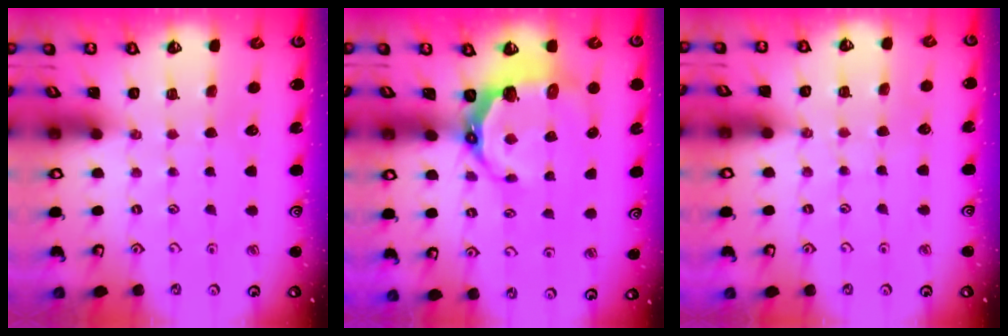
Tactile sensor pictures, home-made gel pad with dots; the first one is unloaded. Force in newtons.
{"total": 7.9, "press": 6.3, "slide": 4.8}
{"total": 3.7, "press": 3.7, "slide": 0.4}